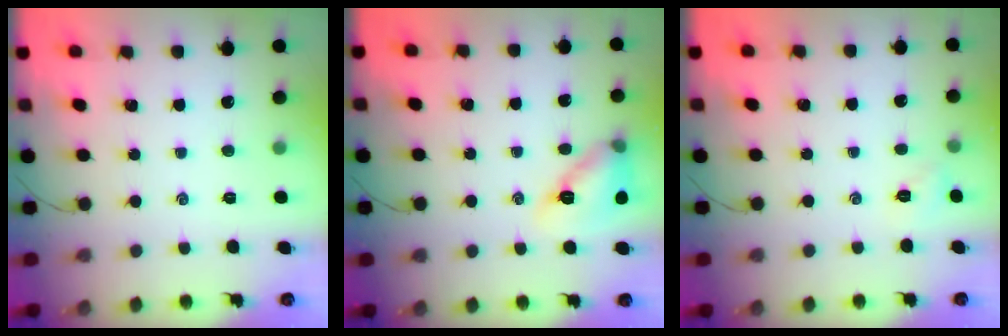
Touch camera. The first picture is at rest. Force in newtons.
{"total": 12.4, "press": 12.0, "slide": 3.1}
{"total": 2.1, "press": 2.0, "slide": 0.6}